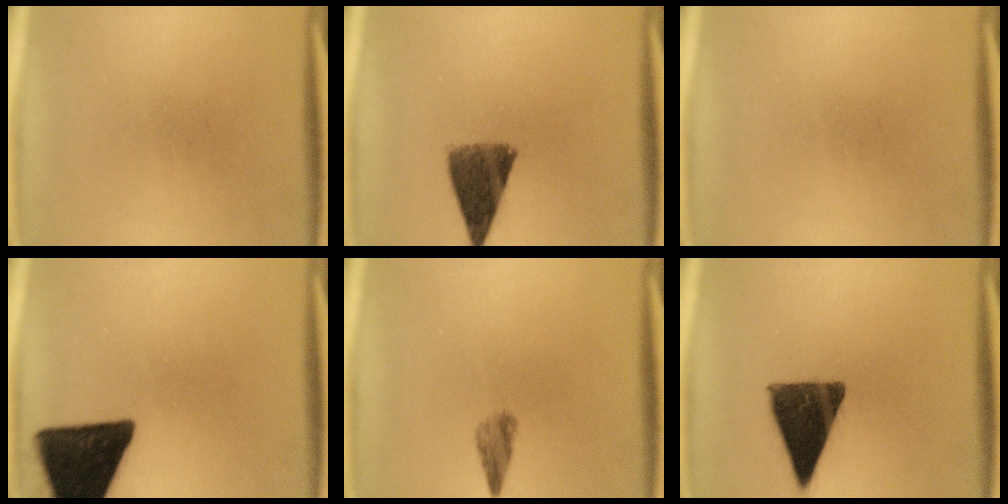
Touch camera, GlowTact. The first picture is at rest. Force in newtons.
{"total": 8.8}
{"total": 0.0}
{"total": 16.7}
{"total": 2.2}
{"total": 12.9}